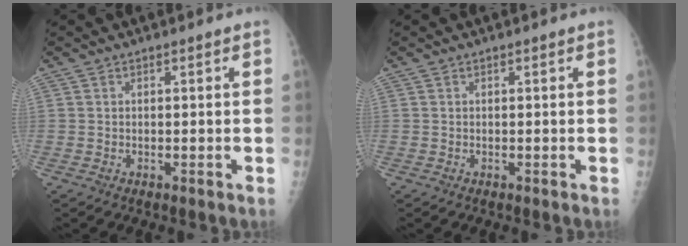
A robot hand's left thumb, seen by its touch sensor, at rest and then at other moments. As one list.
[{"total": 0.0}]